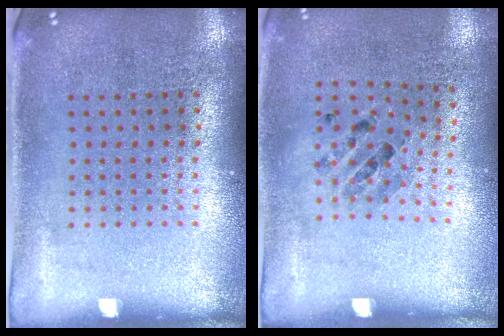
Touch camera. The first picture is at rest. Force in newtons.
{"total": 0.9, "press": 0.7, "slide": 0.5}